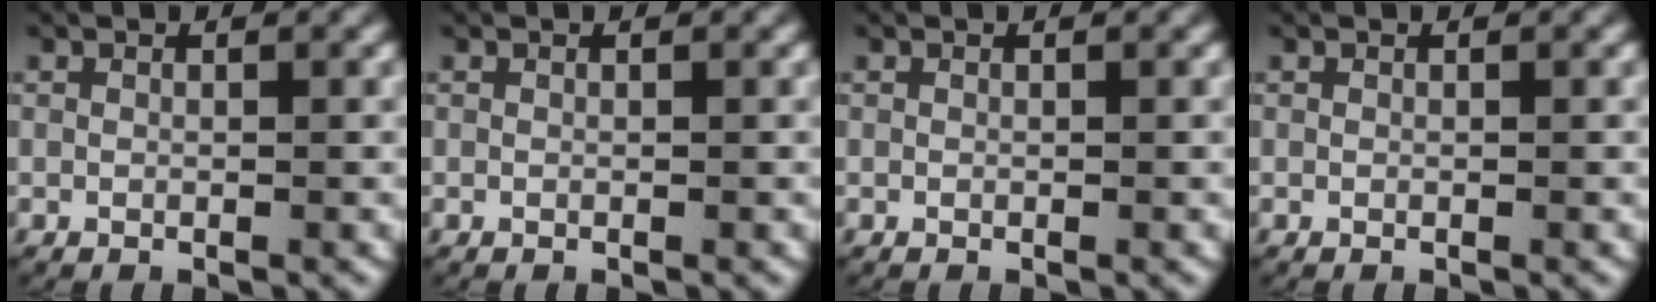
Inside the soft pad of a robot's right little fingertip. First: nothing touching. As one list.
[{"total": 0.0}, {"total": 0.0}, {"total": 0.0}]